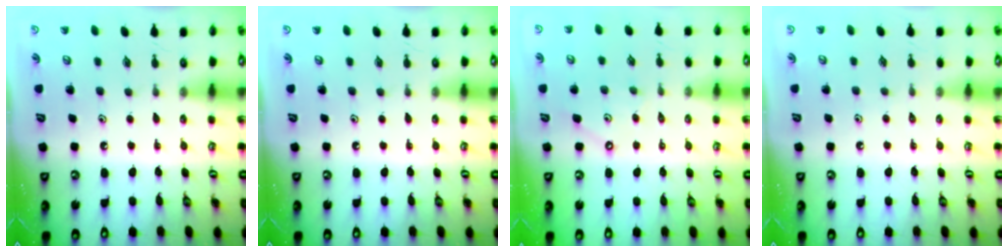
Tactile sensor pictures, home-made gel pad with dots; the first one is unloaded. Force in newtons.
{"total": 0.0}
{"total": 3.7, "press": 3.6, "slide": 0.6}
{"total": 1.9, "press": 1.9, "slide": 0.3}